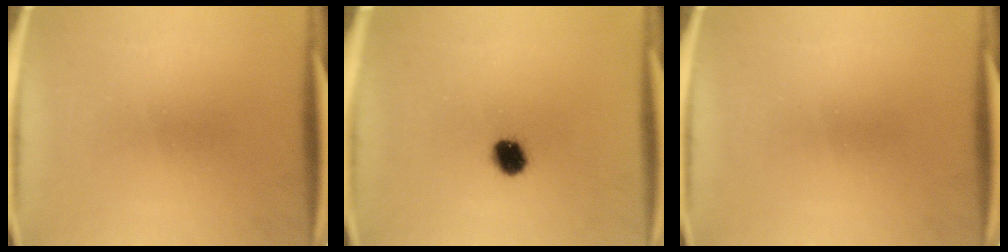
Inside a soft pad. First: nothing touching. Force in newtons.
{"total": 5.5}
{"total": 0.0}